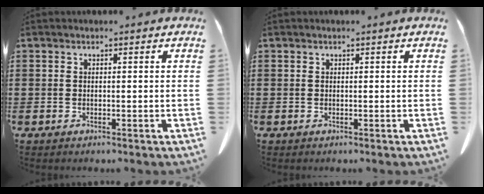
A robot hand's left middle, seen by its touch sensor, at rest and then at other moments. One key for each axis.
{"total": 0.0}